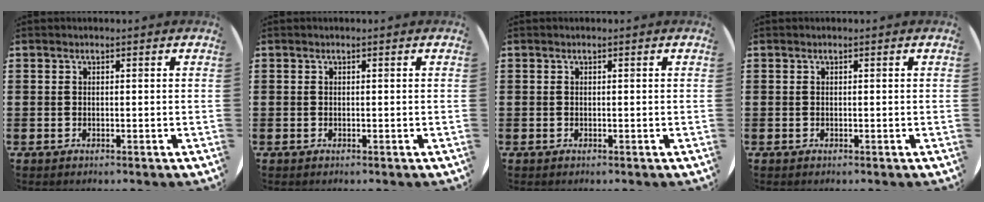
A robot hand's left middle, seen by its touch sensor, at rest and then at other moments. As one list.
[{"total": 0.0}, {"total": 0.0}, {"total": 0.0}]